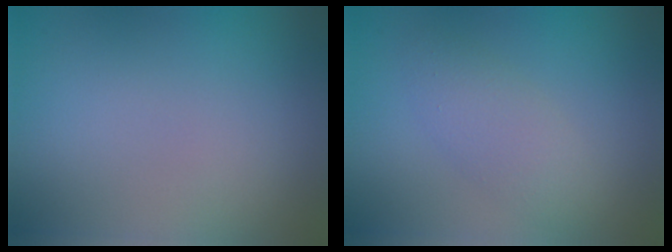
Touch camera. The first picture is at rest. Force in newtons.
{"total": 2.7, "press": 2.7, "slide": 0.2}